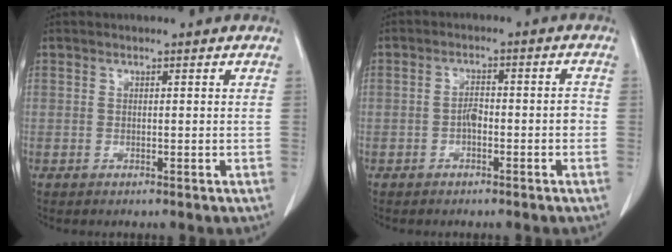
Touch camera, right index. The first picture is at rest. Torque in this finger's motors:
{"motor_torque": [0.56, -0.32, 0.25, 0.03]}